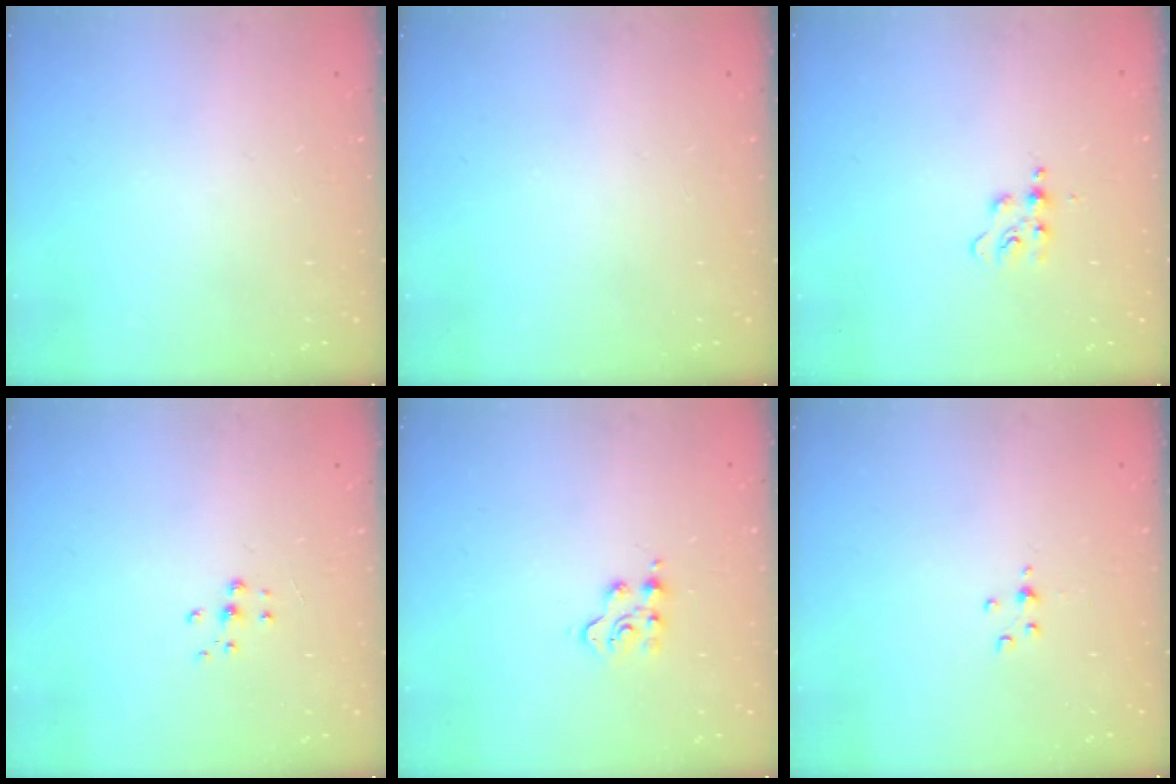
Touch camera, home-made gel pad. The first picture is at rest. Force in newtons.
{"total": 0.0}
{"total": 5.1, "press": 5.1, "slide": 0.7}
{"total": 5.6, "press": 5.6, "slide": 0.5}
{"total": 4.1, "press": 4.1, "slide": 0.5}
{"total": 3.0, "press": 3.0, "slide": 0.5}